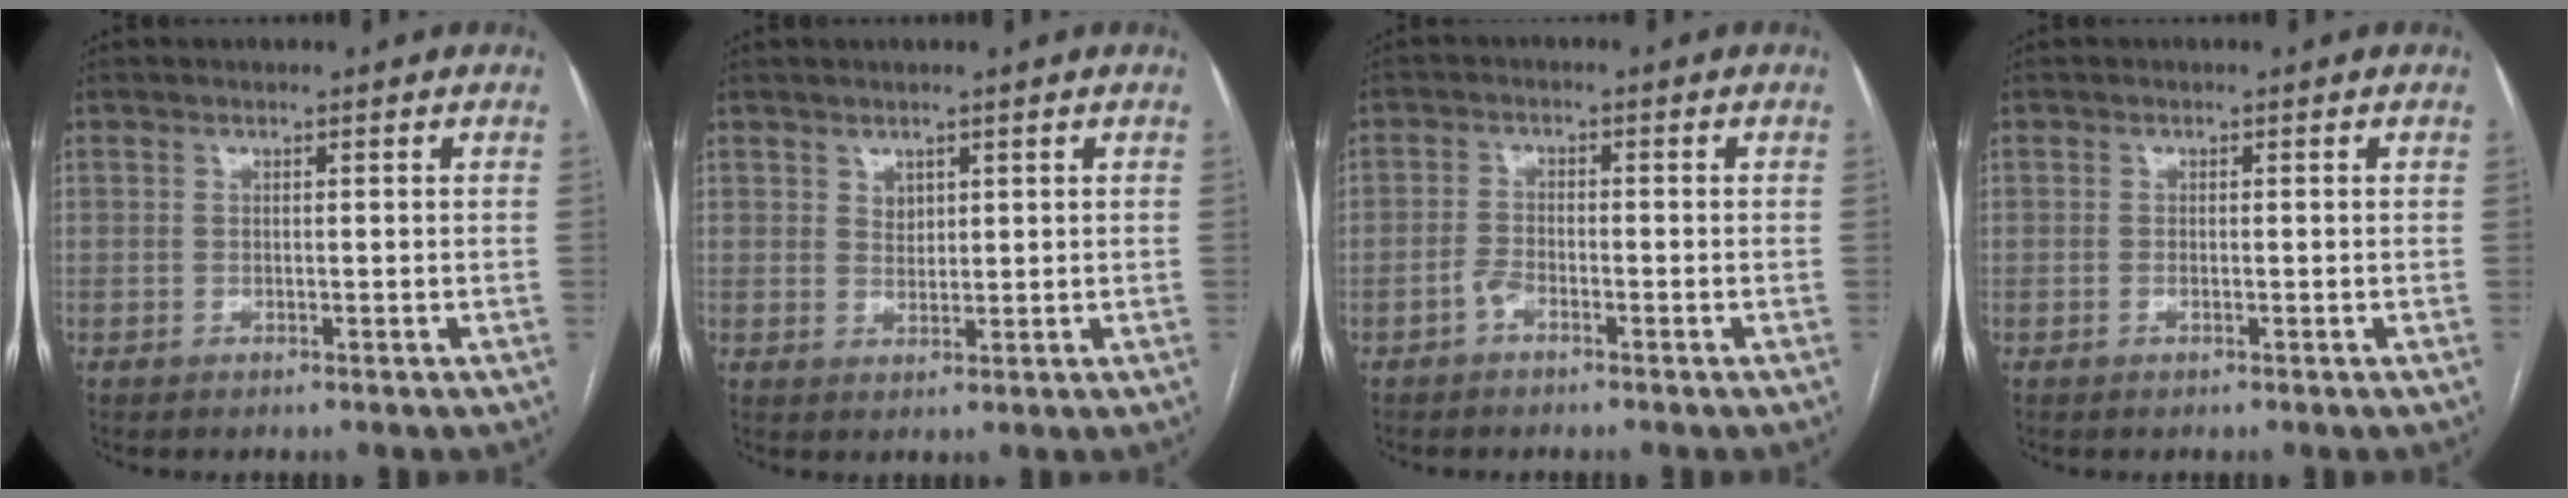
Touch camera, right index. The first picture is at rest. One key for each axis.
{"total": 1.8, "fx": 1.1, "fy": 1.3, "fz": 0.7, "tx": -0.011, "ty": -0.001, "tz": 0.023}
{"total": 2.0, "fx": -1.4, "fy": 0.8, "fz": 1.3, "tx": -0.026, "ty": 0.003, "tz": -0.028}
{"total": 0.6, "fx": -0.2, "fy": 0.2, "fz": 0.5, "tx": -0.011, "ty": 0.000, "tz": -0.003}